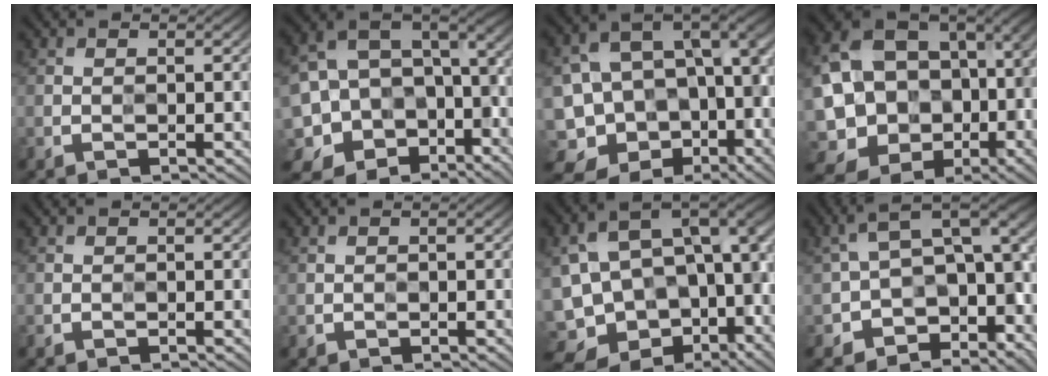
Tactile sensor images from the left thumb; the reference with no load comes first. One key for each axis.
{"total": 16.4, "fx": -6.2, "fy": 12.6, "fz": 8.5, "tx": -0.223, "ty": -0.047, "tz": -0.075}
{"total": 17.1, "fx": -6.0, "fy": 12.8, "fz": 9.7, "tx": -0.215, "ty": -0.037, "tz": -0.062}
{"total": 19.6, "fx": -3.6, "fy": 15.8, "fz": 11.1, "tx": -0.243, "ty": -0.033, "tz": -0.021}
{"total": 0.0}
{"total": 0.8, "fx": 0.0, "fy": 0.2, "fz": 0.7, "tx": -0.012, "ty": 0.001, "tz": 0.001}
{"total": 17.8, "fx": -4.3, "fy": 11.5, "fz": 12.8, "tx": -0.254, "ty": -0.036, "tz": -0.022}
{"total": 11.7, "fx": -2.8, "fy": 7.9, "fz": 8.2, "tx": -0.153, "ty": -0.029, "tz": -0.032}